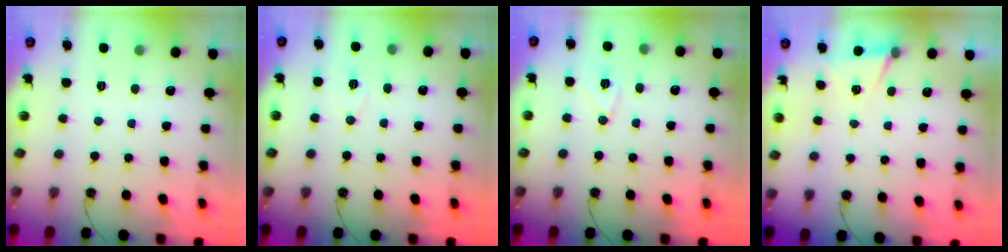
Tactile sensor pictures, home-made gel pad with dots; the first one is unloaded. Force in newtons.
{"total": 7.1, "press": 5.4, "slide": 4.5}
{"total": 7.1, "press": 6.8, "slide": 1.9}
{"total": 5.0, "press": 2.2, "slide": 4.5}